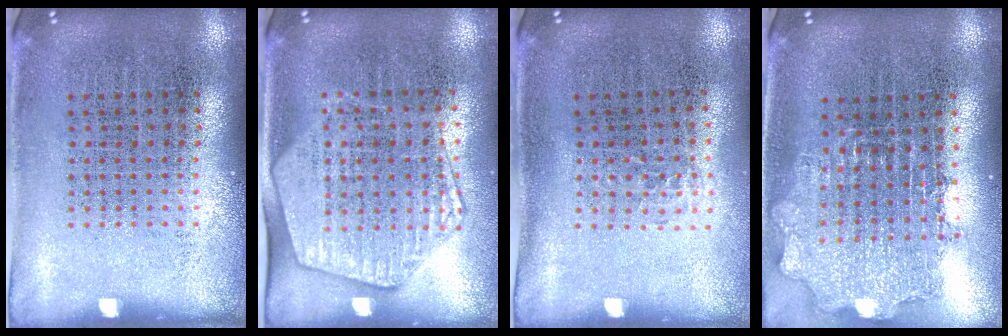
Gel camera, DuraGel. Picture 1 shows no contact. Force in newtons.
{"total": 2.0, "press": 1.8, "slide": 0.9}
{"total": 0.6, "press": 0.4, "slide": 0.3}
{"total": 1.7, "press": 1.4, "slide": 1.0}